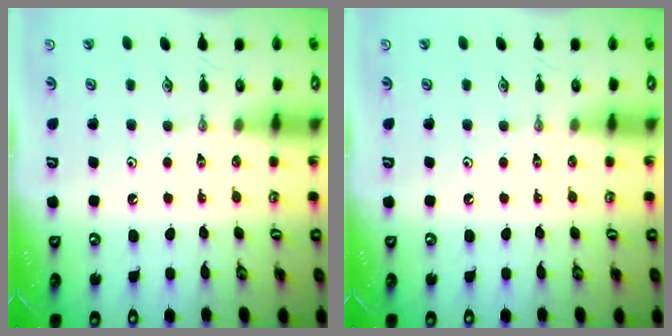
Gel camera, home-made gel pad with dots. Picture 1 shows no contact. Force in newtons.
{"total": 0.0}